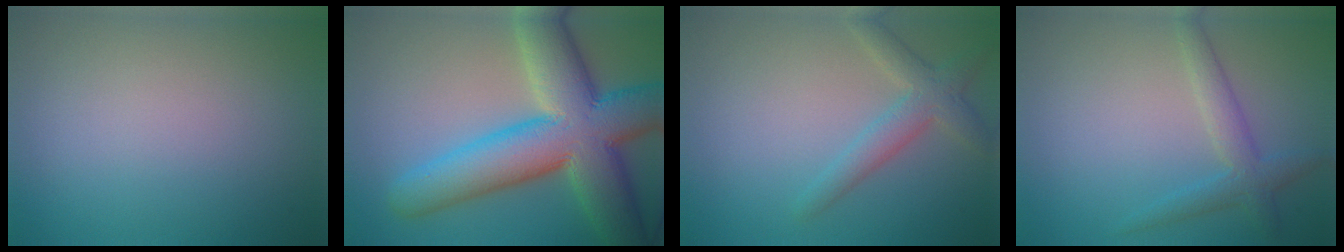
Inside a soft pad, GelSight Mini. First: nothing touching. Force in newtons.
{"total": 13.1, "press": 13.1, "slide": 0.6}
{"total": 3.0, "press": 3.0, "slide": 0.1}
{"total": 2.8, "press": 2.8, "slide": 0.2}